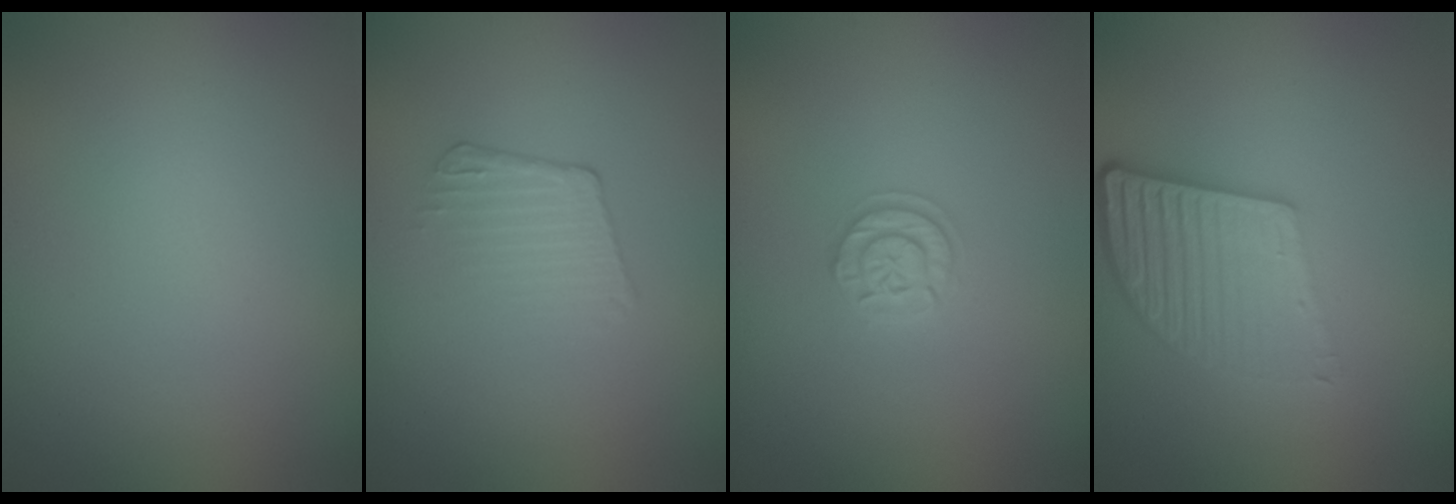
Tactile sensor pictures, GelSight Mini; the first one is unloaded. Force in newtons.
{"total": 1.5, "press": 0.7, "slide": 1.4}
{"total": 1.7, "press": 1.7, "slide": 0.2}
{"total": 5.5, "press": 4.0, "slide": 3.9}